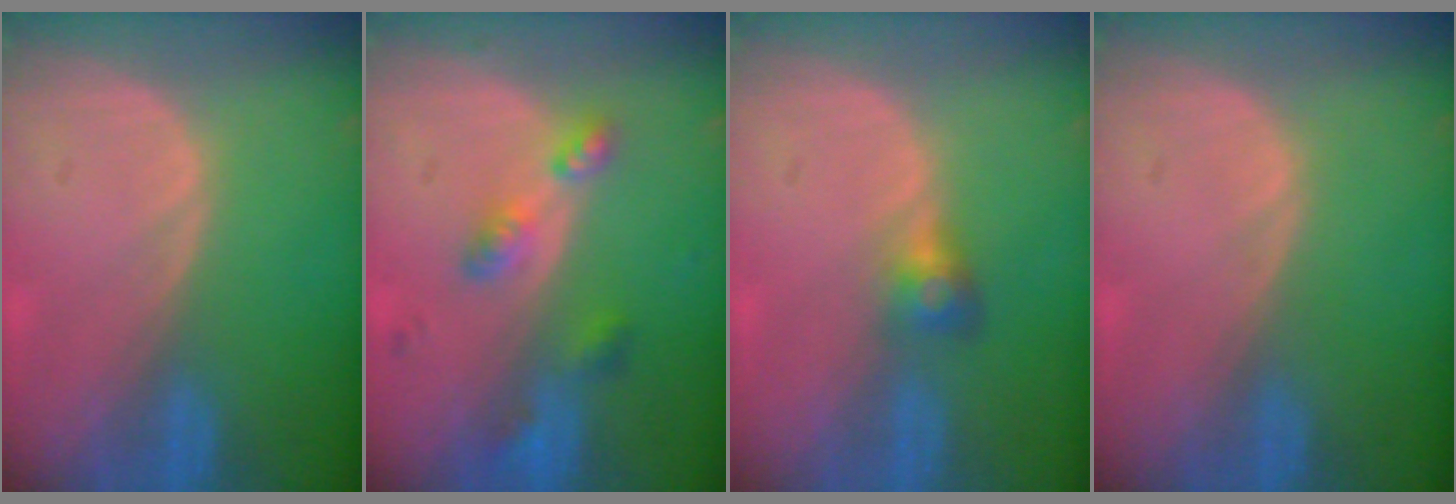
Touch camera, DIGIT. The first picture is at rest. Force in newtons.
{"total": 5.3, "press": 4.8, "slide": 2.2}
{"total": 2.8, "press": 2.6, "slide": 0.9}
{"total": 0.0}